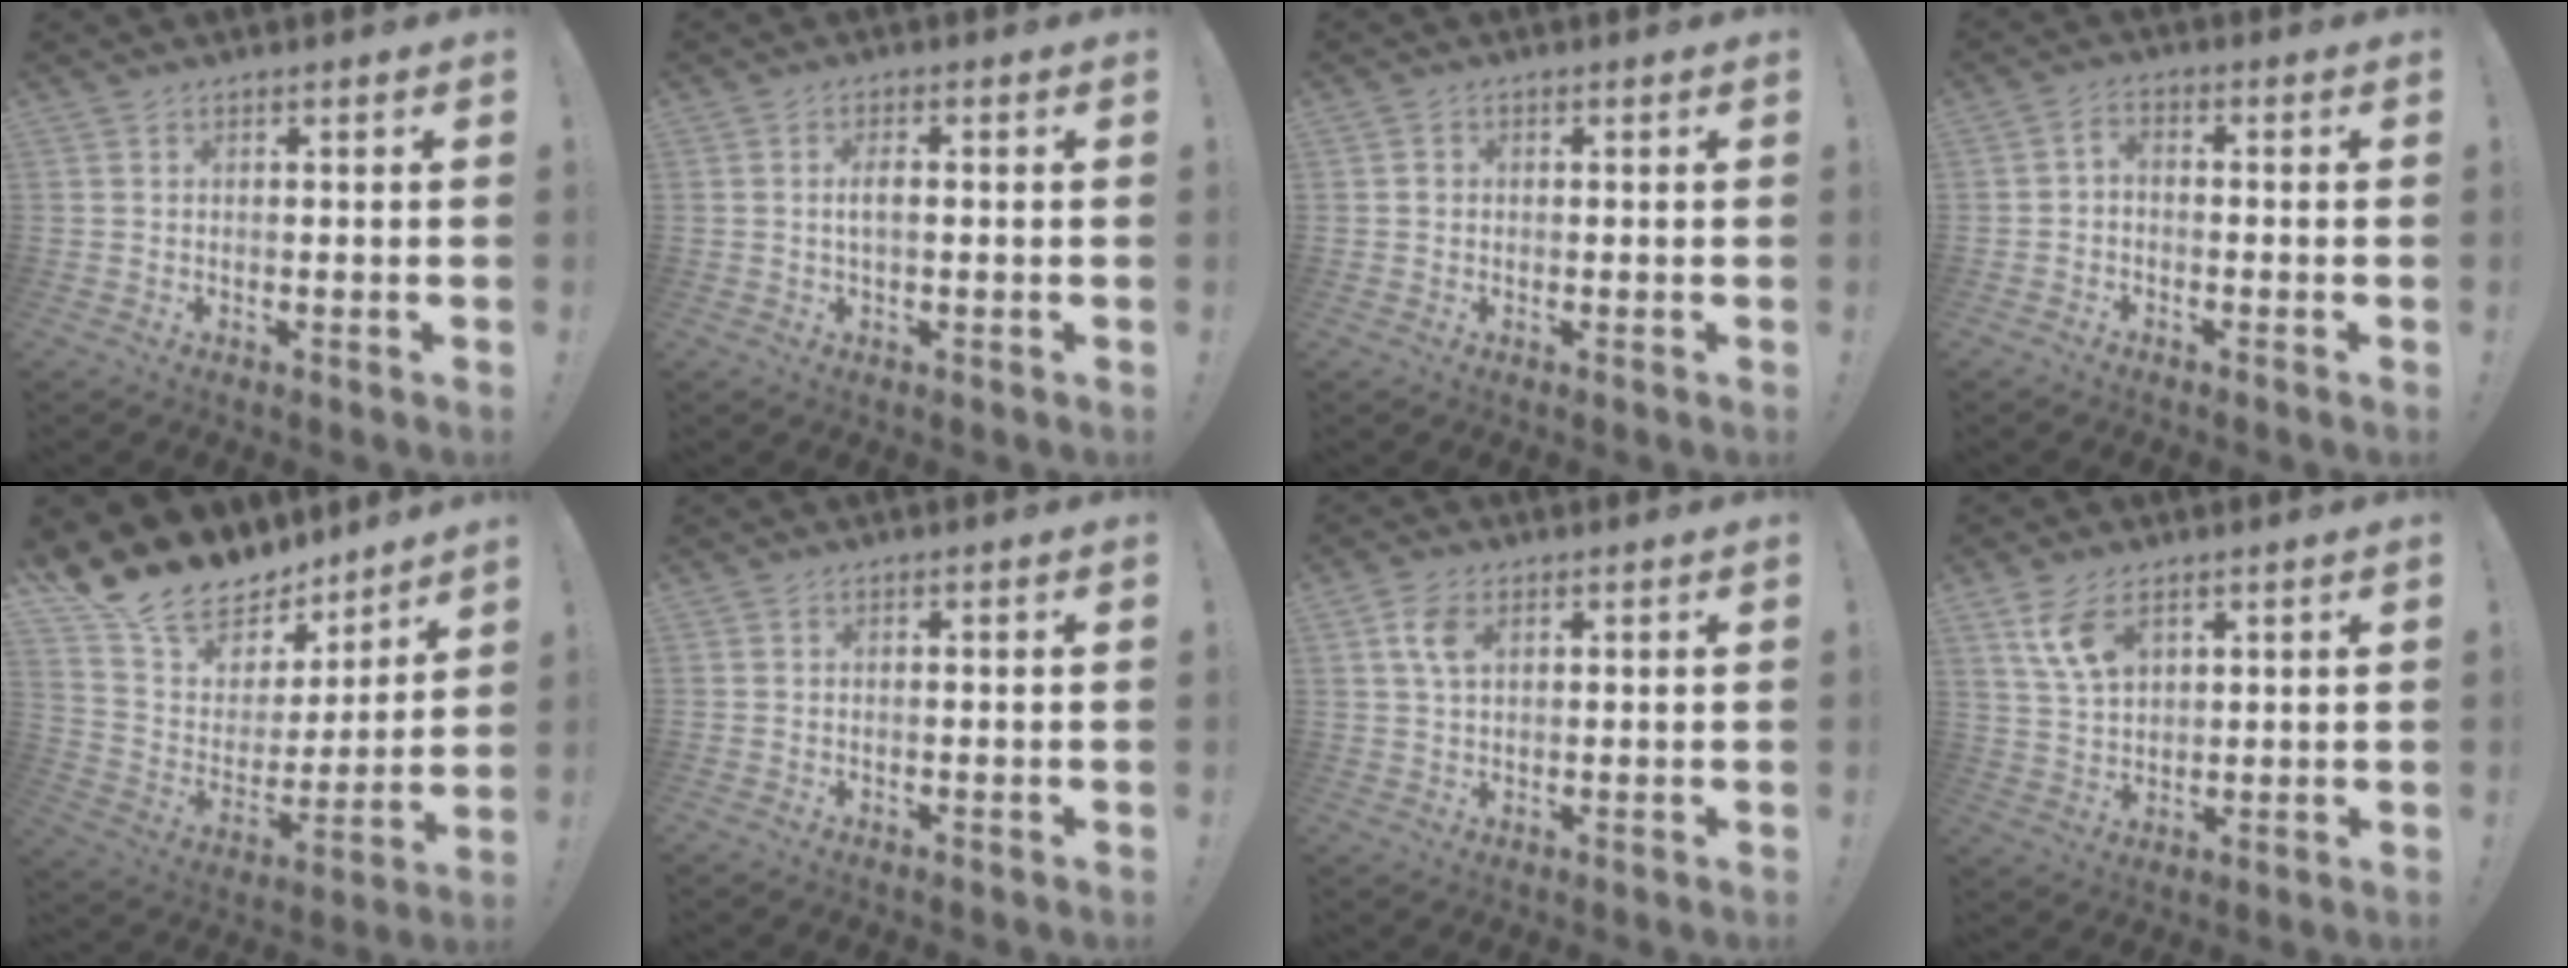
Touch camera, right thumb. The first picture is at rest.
{"total": 3.2, "force": [-0.1, 1.2, 3.0], "torque": [-0.056, 0.008, -0.003]}
{"total": 1.2, "force": [-0.1, 1.1, 0.4], "torque": [-0.014, 0.007, 0.000]}
{"total": 2.5, "force": [-1.9, 1.0, 1.3], "torque": [-0.039, 0.006, -0.039]}
{"total": 15.9, "force": [13.3, 7.8, 3.7], "torque": [-0.084, -0.102, 0.254]}
{"total": 0.0}
{"total": 5.9, "force": [2.3, 3.3, 4.3], "torque": [-0.088, 0.002, 0.042]}
{"total": 8.9, "force": [4.9, 4.8, 5.7], "torque": [-0.104, -0.018, 0.093]}